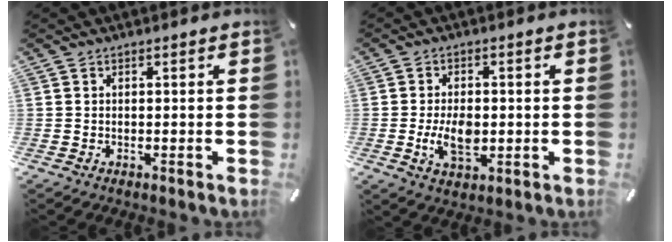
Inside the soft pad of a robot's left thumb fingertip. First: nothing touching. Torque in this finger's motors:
{"motor_torque": [0.08, 0.08, 0.37, 0.22, 0.07]}